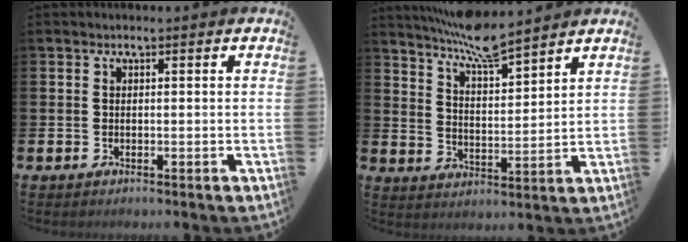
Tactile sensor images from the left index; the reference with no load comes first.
{"total": 7.6, "force": [7.1, 0.5, 2.5], "torque": [-0.073, -0.040, 0.128]}